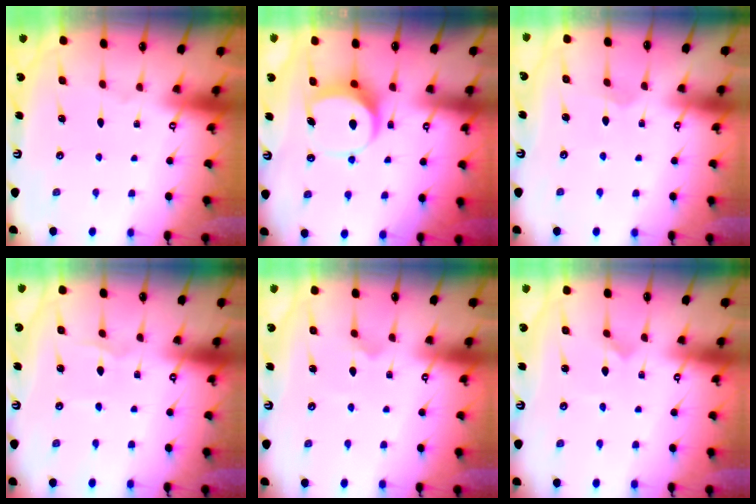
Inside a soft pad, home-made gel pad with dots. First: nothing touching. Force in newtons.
{"total": 6.7, "press": 6.7, "slide": 0.7}
{"total": 2.6, "press": 2.6, "slide": 0.2}
{"total": 1.1, "press": 1.1, "slide": 0.1}
{"total": 2.1, "press": 2.1, "slide": 0.6}
{"total": 0.0}